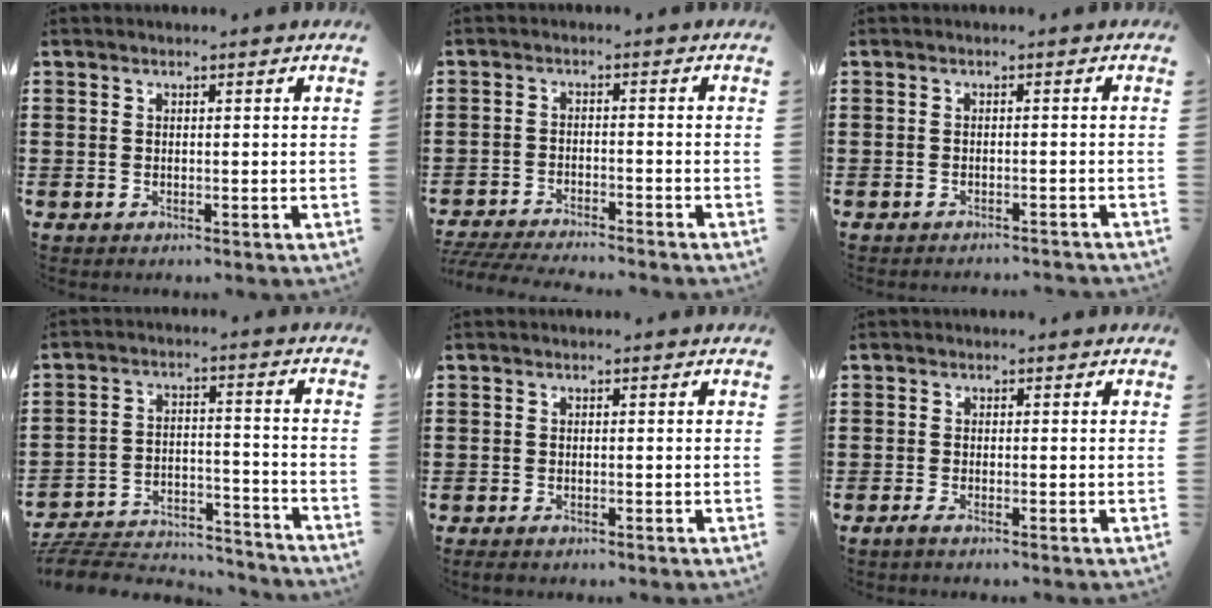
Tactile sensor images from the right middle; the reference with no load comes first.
{"total": 4.0, "force": [-3.9, -0.1, 0.8], "torque": [-0.022, -0.008, -0.082]}
{"total": 1.2, "force": [-1.1, -0.2, 0.2], "torque": [-0.007, 0.000, -0.022]}
{"total": 6.9, "force": [-6.6, 1.2, 1.5], "torque": [-0.031, 0.009, -0.132]}
{"total": 0.6, "force": [-0.5, 0.2, 0.3], "torque": [-0.007, -0.004, -0.008]}
{"total": 0.8, "force": [-0.6, 0.0, 0.5], "torque": [-0.012, -0.005, -0.011]}